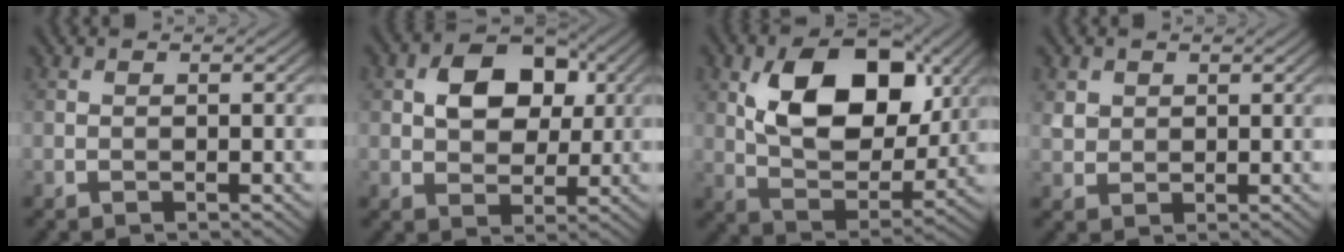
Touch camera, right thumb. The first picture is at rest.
{"total": 8.1, "force": [2.0, 5.7, 5.4], "torque": [-0.098, 0.008, 0.026]}
{"total": 12.8, "force": [4.1, 7.7, 9.3], "torque": [-0.159, -0.007, 0.068]}
{"total": 2.3, "force": [1.1, 1.9, 0.6], "torque": [-0.022, -0.002, 0.023]}